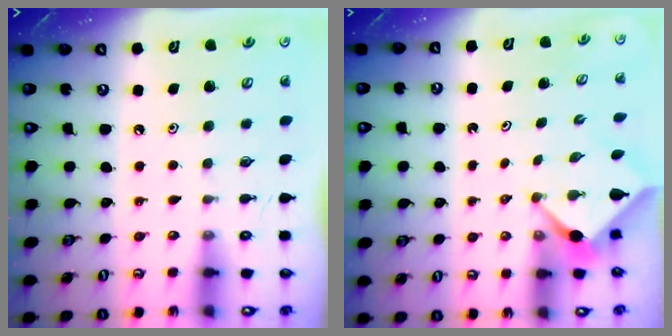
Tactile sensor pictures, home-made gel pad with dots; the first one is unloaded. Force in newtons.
{"total": 2.5, "press": 2.5, "slide": 0.3}